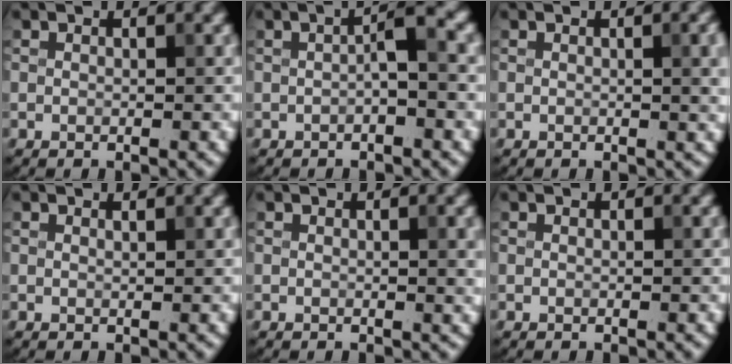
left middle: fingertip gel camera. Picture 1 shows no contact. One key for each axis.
{"total": 2.2, "fx": -0.3, "fy": 0.4, "fz": 2.1, "tx": -0.038, "ty": 0.011, "tz": -0.007}
{"total": 2.7, "fx": 0.3, "fy": 0.9, "fz": 2.5, "tx": -0.027, "ty": 0.003, "tz": 0.001}
{"total": 0.7, "fx": 0.6, "fy": 0.1, "fz": 0.2, "tx": -0.002, "ty": -0.001, "tz": 0.007}
{"total": 2.2, "fx": 0.3, "fy": 0.7, "fz": 2.0, "tx": -0.020, "ty": 0.003, "tz": 0.001}
{"total": 0.0}